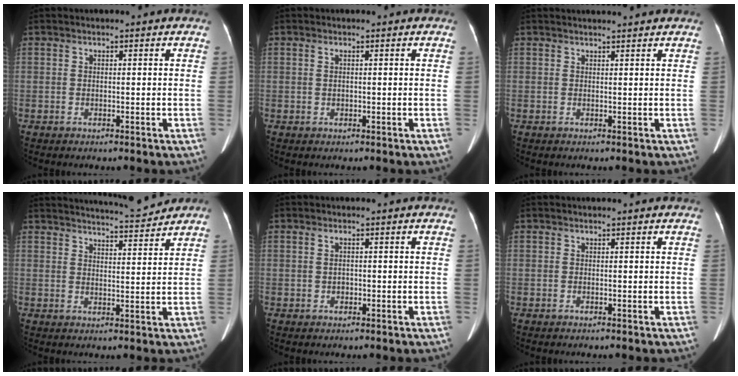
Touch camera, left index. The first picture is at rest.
{"total": 0.8, "force": [0.2, 0.3, 0.7], "torque": [-0.020, 0.002, 0.007]}
{"total": 3.3, "force": [3.2, -0.2, 0.9], "torque": [-0.012, 0.017, 0.040]}
{"total": 9.1, "force": [8.9, -0.1, 2.3], "torque": [-0.035, 0.001, 0.124]}
{"total": 1.2, "force": [0.1, 0.7, 0.9], "torque": [-0.022, 0.003, 0.003]}
{"total": 0.0}